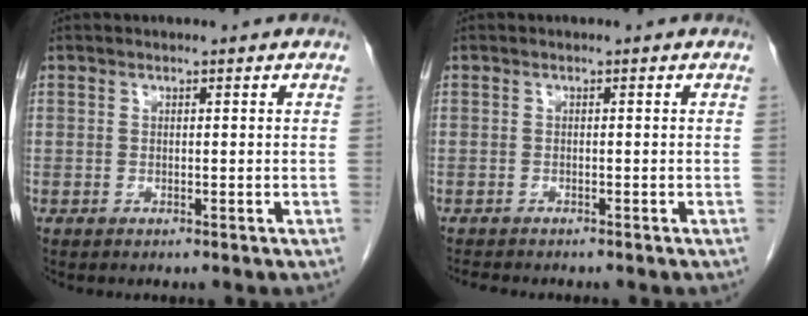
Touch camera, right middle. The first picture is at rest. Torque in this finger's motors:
{"motor_torque": [-0.01, 0.02, 0.00, 0.00]}